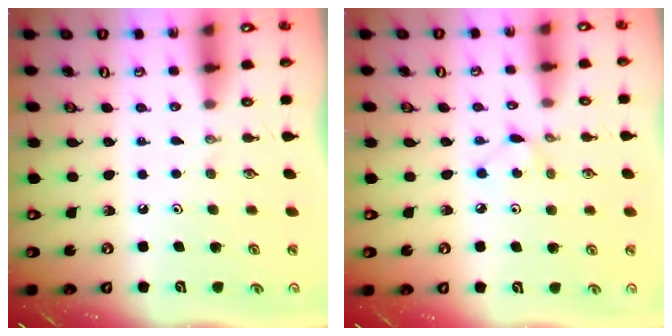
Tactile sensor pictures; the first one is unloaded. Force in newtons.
{"total": 4.1, "press": 4.1, "slide": 0.4}